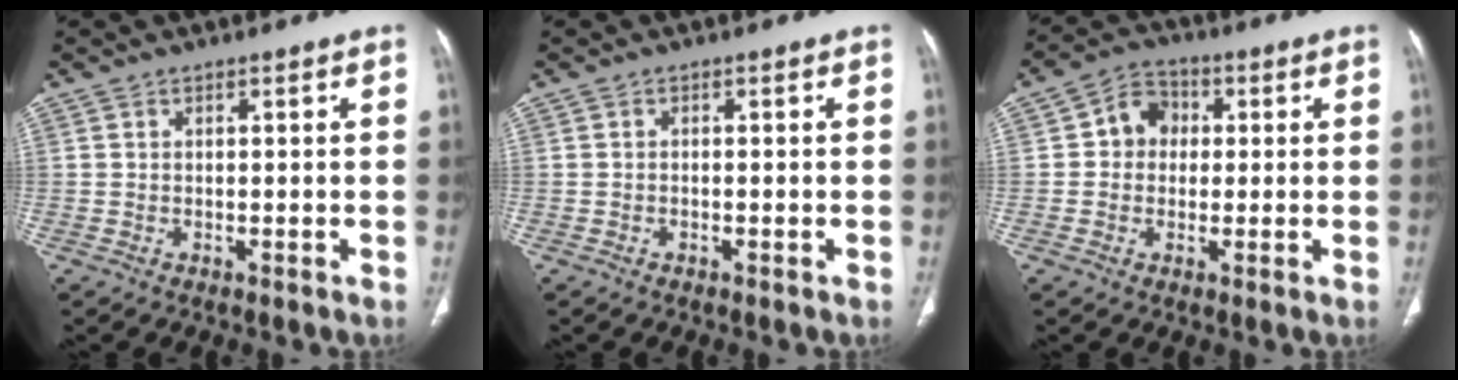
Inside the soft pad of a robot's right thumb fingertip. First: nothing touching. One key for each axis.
{"total": 0.0}
{"total": 6.6, "fx": 0.8, "fy": 5.7, "fz": 3.2, "tx": -0.024, "ty": 0.014, "tz": 0.002}